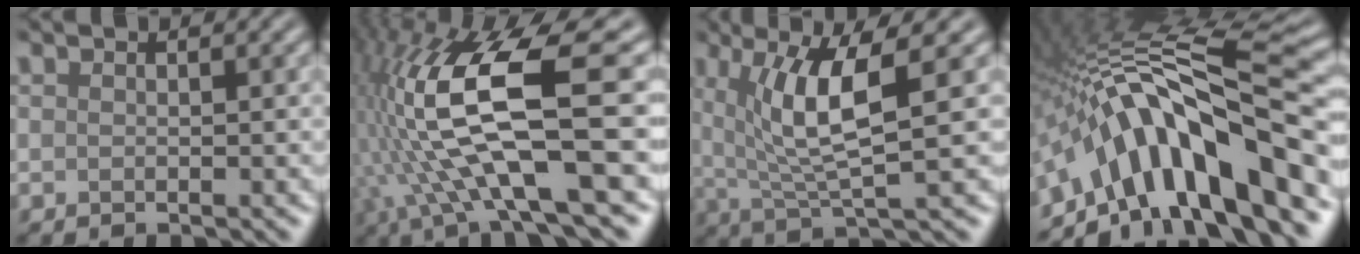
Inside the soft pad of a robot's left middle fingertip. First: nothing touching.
{"total": 12.7, "force": [0.3, 4.1, 12.0], "torque": [-0.245, 0.000, 0.015]}
{"total": 6.3, "force": [1.8, 1.2, 5.9], "torque": [-0.112, 0.007, 0.042]}
{"total": 13.9, "force": [-5.6, 4.1, 12.1], "torque": [-0.192, 0.039, -0.082]}